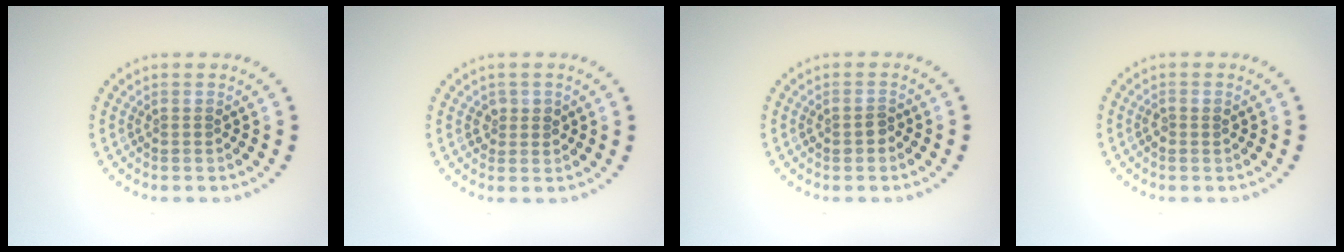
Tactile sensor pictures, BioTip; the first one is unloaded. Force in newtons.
{"total": 1.3, "press": 1.3, "slide": 0.4}
{"total": 1.1, "press": 1.1, "slide": 0.2}
{"total": 0.8, "press": 0.8, "slide": 0.1}